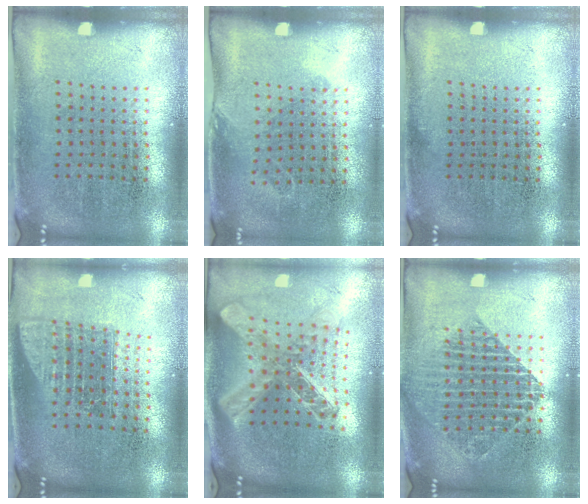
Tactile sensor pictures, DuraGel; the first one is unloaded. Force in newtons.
{"total": 0.9, "press": 0.7, "slide": 0.6}
{"total": 0.0}
{"total": 1.6, "press": 1.2, "slide": 0.9}
{"total": 2.5, "press": 2.0, "slide": 1.6}
{"total": 1.7, "press": 1.4, "slide": 0.8}